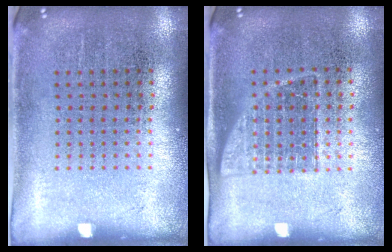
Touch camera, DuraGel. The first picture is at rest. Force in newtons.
{"total": 1.1, "press": 0.9, "slide": 0.6}